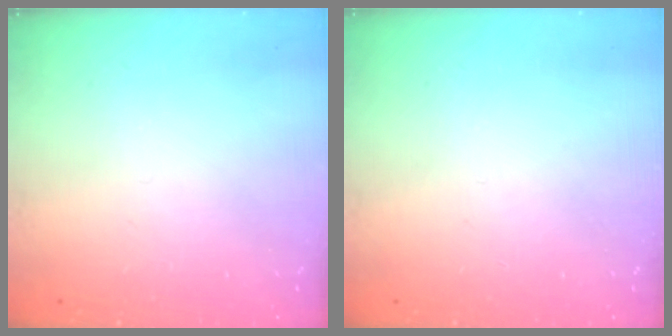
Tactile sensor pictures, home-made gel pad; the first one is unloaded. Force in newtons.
{"total": 0.0}